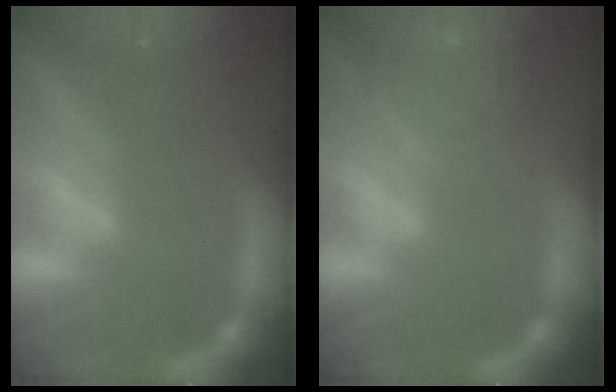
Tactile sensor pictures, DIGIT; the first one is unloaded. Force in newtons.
{"total": 7.5}